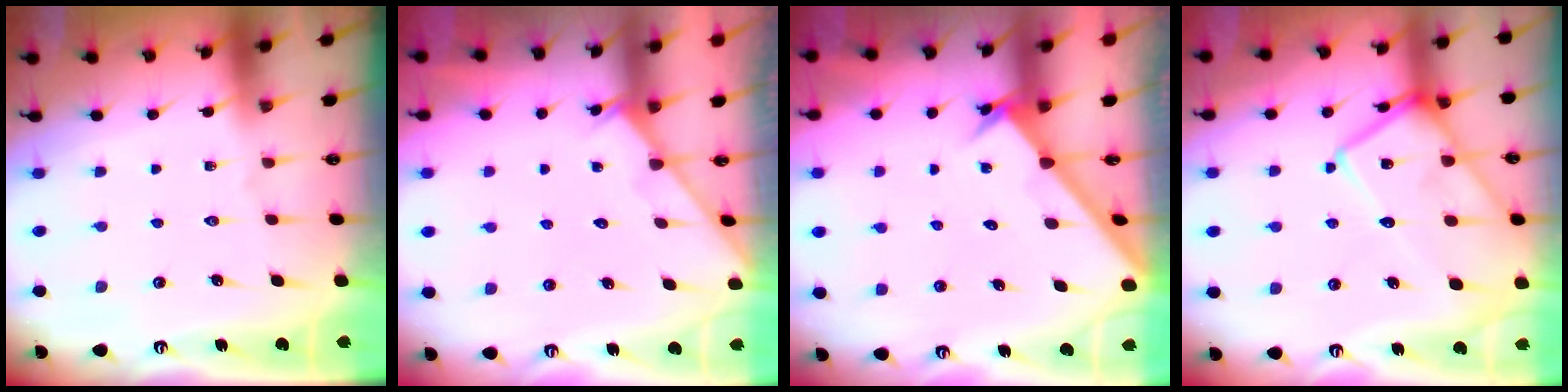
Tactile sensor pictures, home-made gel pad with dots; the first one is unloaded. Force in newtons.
{"total": 2.8, "press": 2.8, "slide": 0.2}
{"total": 2.1, "press": 2.1, "slide": 0.2}
{"total": 17.9, "press": 17.9, "slide": 1.7}